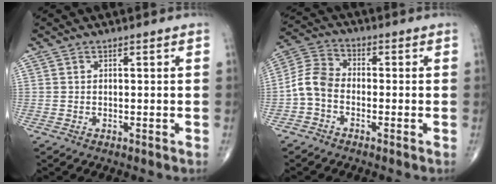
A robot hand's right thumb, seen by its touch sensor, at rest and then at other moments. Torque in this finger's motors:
{"motor_torque": [-0.21, 0.34, 0.39, -0.26, 0.04]}